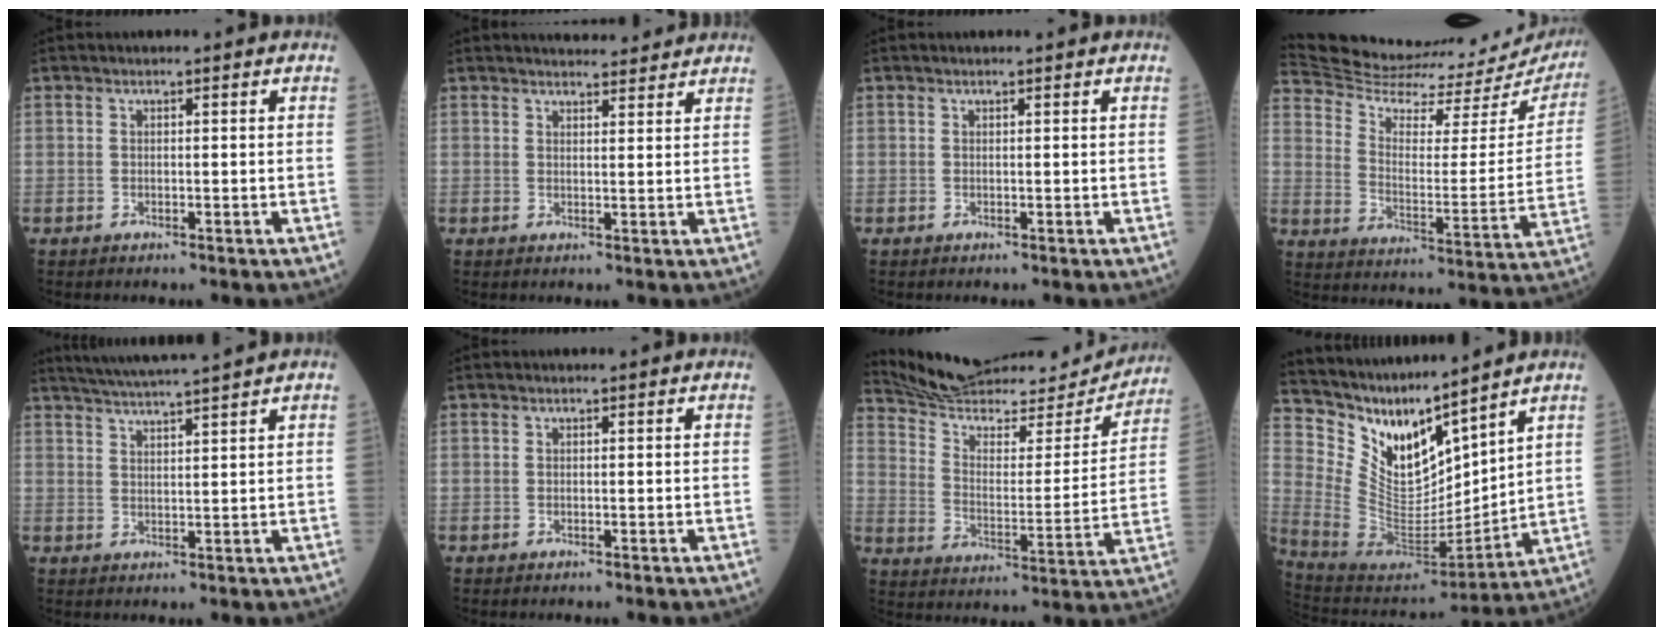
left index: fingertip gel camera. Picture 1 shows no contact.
{"total": 6.8, "force": [6.5, 1.1, 1.8], "torque": [-0.023, 0.014, 0.078]}
{"total": 0.0}
{"total": 28.0, "force": [26.7, 4.1, 7.4], "torque": [-0.137, -0.084, 0.344]}
{"total": 8.4, "force": [7.4, -1.6, 3.5], "torque": [-0.063, 0.014, 0.119]}
{"total": 0.0}
{"total": 21.9, "force": [20.9, 3.8, 5.1], "torque": [-0.085, -0.037, 0.298]}
{"total": 14.1, "force": [11.6, 3.7, 7.2], "torque": [-0.148, -0.004, 0.239]}